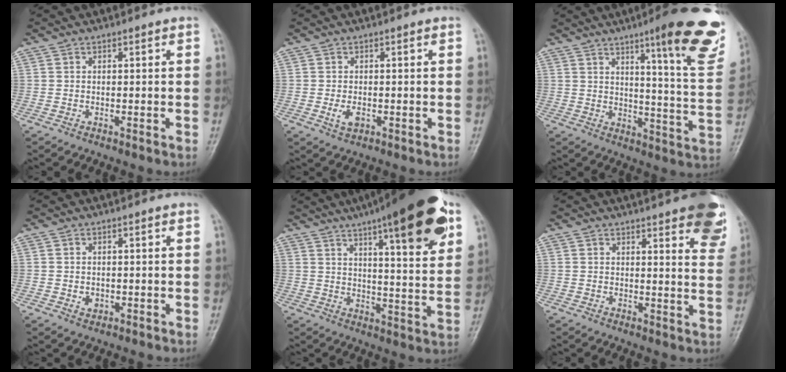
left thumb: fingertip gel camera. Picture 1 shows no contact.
{"total": 2.6, "force": [-0.6, 1.6, 2.0], "torque": [-0.037, -0.003, -0.009]}
{"total": 21.3, "force": [12.2, 3.4, 17.2], "torque": [-0.195, -0.062, 0.159]}
{"total": 1.6, "force": [-0.2, 1.3, 0.9], "torque": [-0.008, 0.001, 0.001]}
{"total": 22.4, "force": [12.2, 5.1, 18.1], "torque": [-0.243, -0.027, 0.175]}
{"total": 13.9, "force": [8.6, 3.7, 10.2], "torque": [-0.099, -0.039, 0.090]}